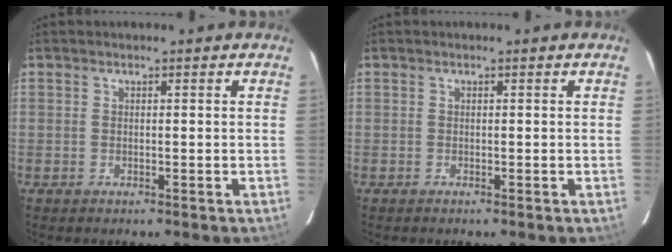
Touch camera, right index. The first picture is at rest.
{"total": 0.0}